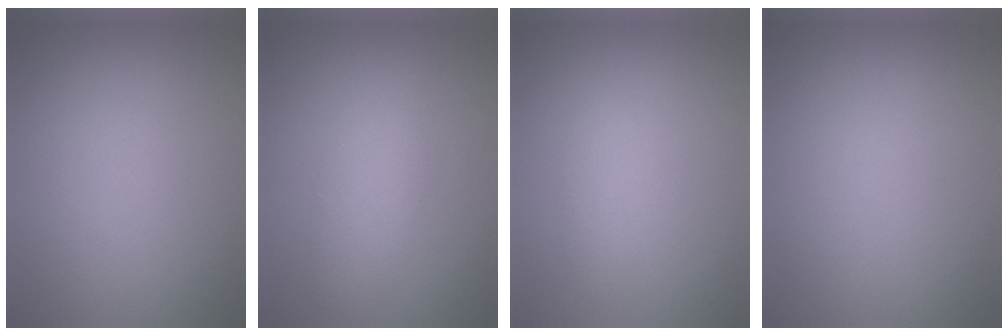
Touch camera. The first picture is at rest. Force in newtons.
{"total": 2.9, "press": 2.9, "slide": 0.1}
{"total": 1.1, "press": 1.1, "slide": 0.0}
{"total": 0.0}